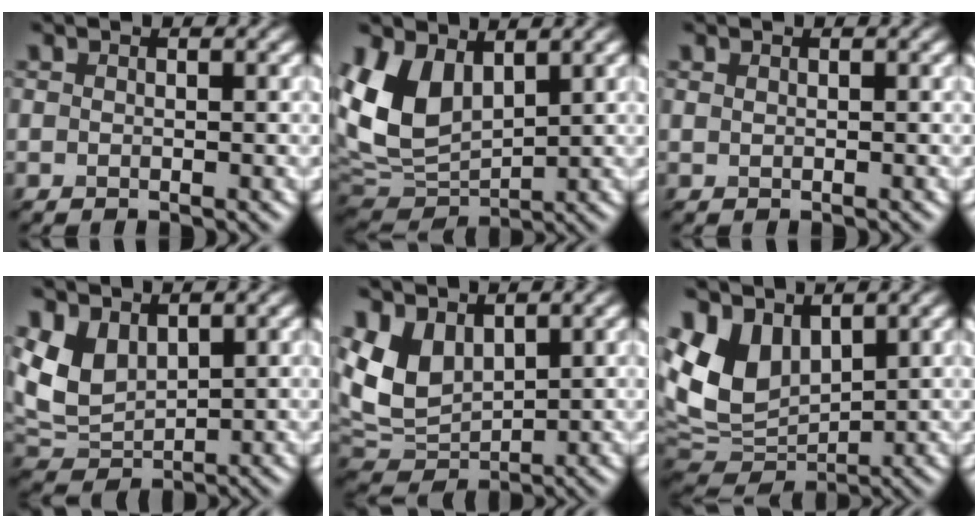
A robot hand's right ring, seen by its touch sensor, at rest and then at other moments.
{"total": 5.4, "force": [2.3, 3.5, 3.4], "torque": [-0.099, -0.010, 0.072]}
{"total": 0.7, "force": [0.0, -0.4, -0.5], "torque": [-0.002, -0.005, 0.012]}
{"total": 3.1, "force": [1.6, 2.0, 1.8], "torque": [-0.065, -0.003, 0.060]}
{"total": 3.9, "force": [1.7, 2.6, 2.3], "torque": [-0.071, -0.006, 0.062]}
{"total": 5.7, "force": [2.6, 3.9, 3.3], "torque": [-0.097, -0.006, 0.075]}